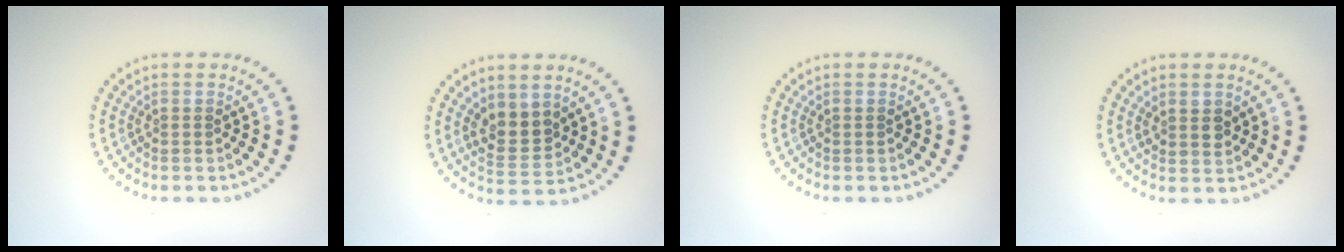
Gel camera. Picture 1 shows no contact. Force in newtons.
{"total": 3.0, "press": 2.8, "slide": 1.1}
{"total": 0.0}
{"total": 1.7, "press": 1.5, "slide": 0.7}